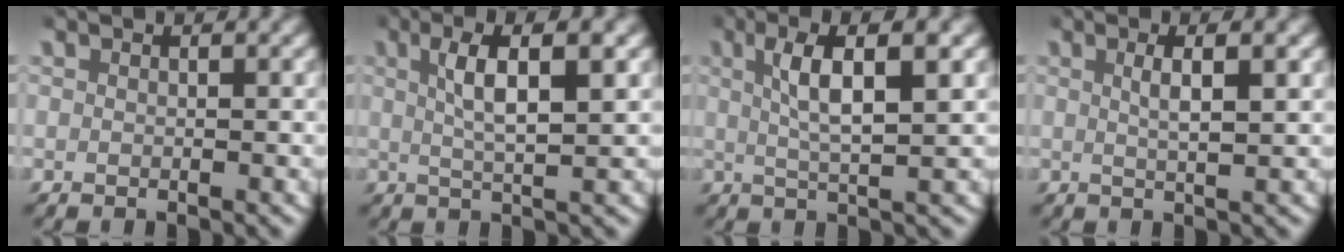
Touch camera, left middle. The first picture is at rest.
{"total": 4.2, "force": [1.3, 0.4, 3.9], "torque": [-0.067, 0.009, 0.022]}
{"total": 4.6, "force": [1.4, 0.4, 4.4], "torque": [-0.073, 0.011, 0.023]}
{"total": 2.8, "force": [0.9, 0.2, 2.6], "torque": [-0.044, 0.002, 0.018]}